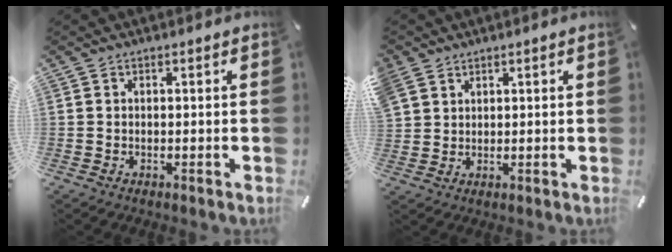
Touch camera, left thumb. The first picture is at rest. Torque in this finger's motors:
{"motor_torque": [0.28, 0.28, 0.72, -0.66, 0.24]}